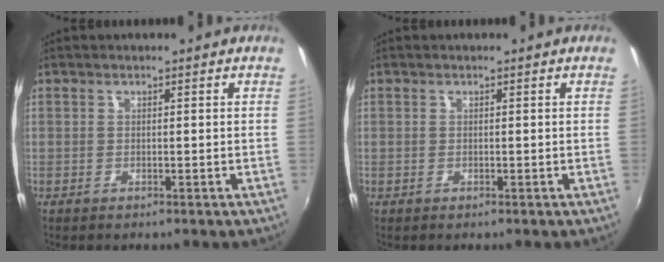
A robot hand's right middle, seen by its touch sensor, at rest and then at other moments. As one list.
[{"total": 0.0}]